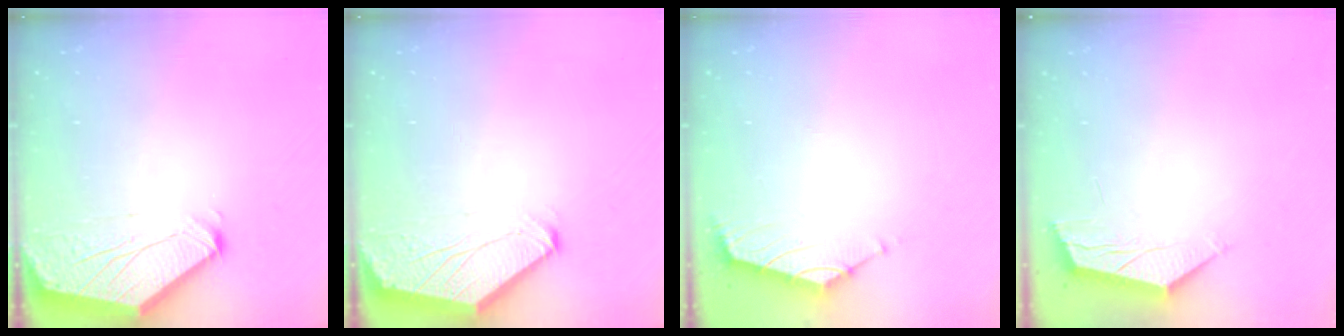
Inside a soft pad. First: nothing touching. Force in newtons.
{"total": 0.0}
{"total": 1.7, "press": 1.6, "slide": 0.7}
{"total": 4.5, "press": 4.5, "slide": 0.0}